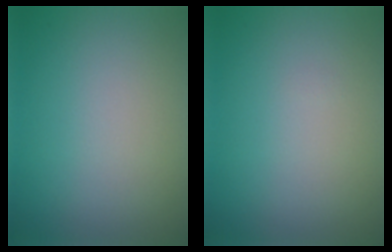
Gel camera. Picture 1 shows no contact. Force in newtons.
{"total": 0.0}